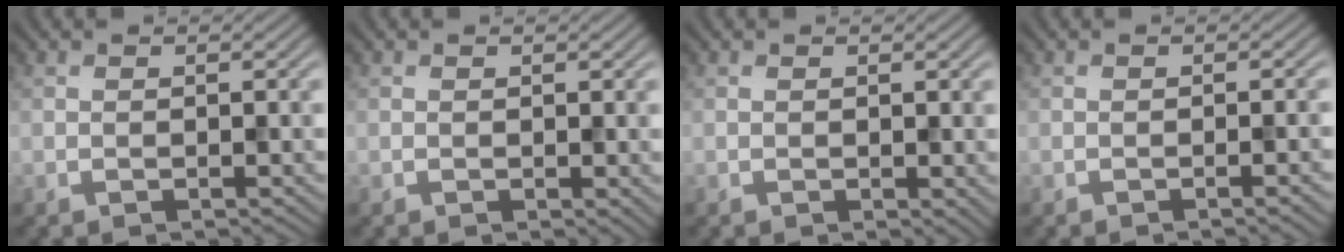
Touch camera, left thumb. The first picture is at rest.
{"total": 0.6, "force": [0.1, 0.4, 0.5], "torque": [-0.004, -0.003, 0.001]}
{"total": 0.8, "force": [0.1, 0.5, 0.6], "torque": [-0.005, -0.004, 0.002]}
{"total": 1.9, "force": [-0.6, 0.4, 1.8], "torque": [-0.020, 0.004, -0.014]}